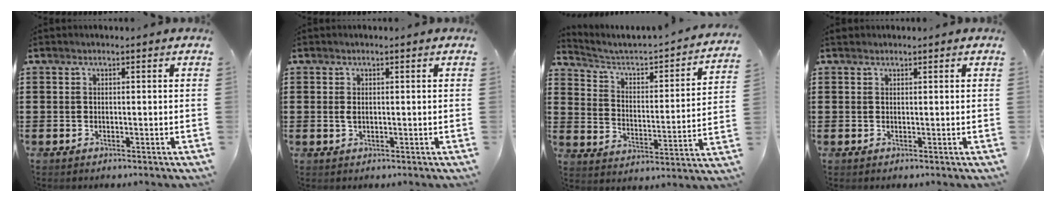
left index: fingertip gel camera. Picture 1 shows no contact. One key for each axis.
{"total": 1.0, "fx": 0.1, "fy": 0.5, "fz": 0.8, "tx": -0.027, "ty": 0.001, "tz": -0.002}
{"total": 2.5, "fx": 2.2, "fy": 0.8, "fz": 0.9, "tx": -0.038, "ty": -0.026, "tz": 0.022}
{"total": 0.7, "fx": 0.6, "fy": 0.3, "fz": 0.0, "tx": -0.002, "ty": 0.001, "tz": 0.013}